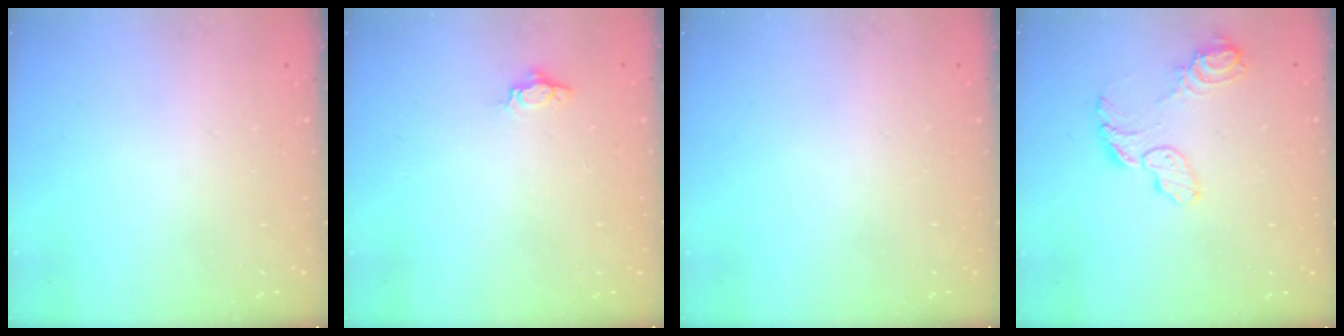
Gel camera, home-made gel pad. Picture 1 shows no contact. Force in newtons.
{"total": 3.7, "press": 3.6, "slide": 0.5}
{"total": 0.0}
{"total": 9.3, "press": 9.3, "slide": 0.9}